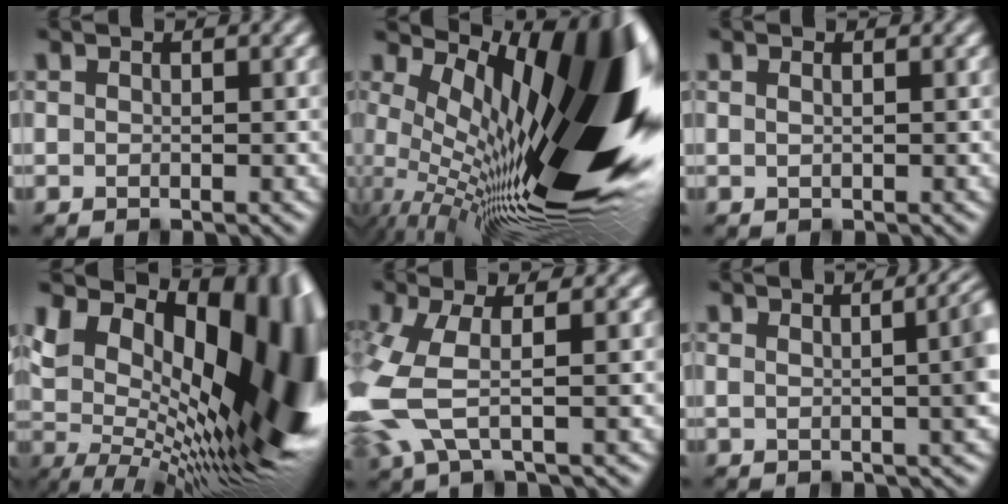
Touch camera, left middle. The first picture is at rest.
{"total": 19.5, "force": [2.9, 7.2, 17.9], "torque": [-0.247, -0.006, 0.055]}
{"total": 1.5, "force": [0.7, 0.8, 1.0], "torque": [0.002, -0.002, -0.011]}
{"total": 20.4, "force": [5.0, 10.5, 16.7], "torque": [-0.228, 0.017, 0.101]}
{"total": 5.5, "force": [-0.8, 2.0, 5.0], "torque": [-0.147, -0.003, -0.023]}
{"total": 8.6, "force": [1.9, 4.0, 7.3], "torque": [-0.019, 0.049, -0.006]}